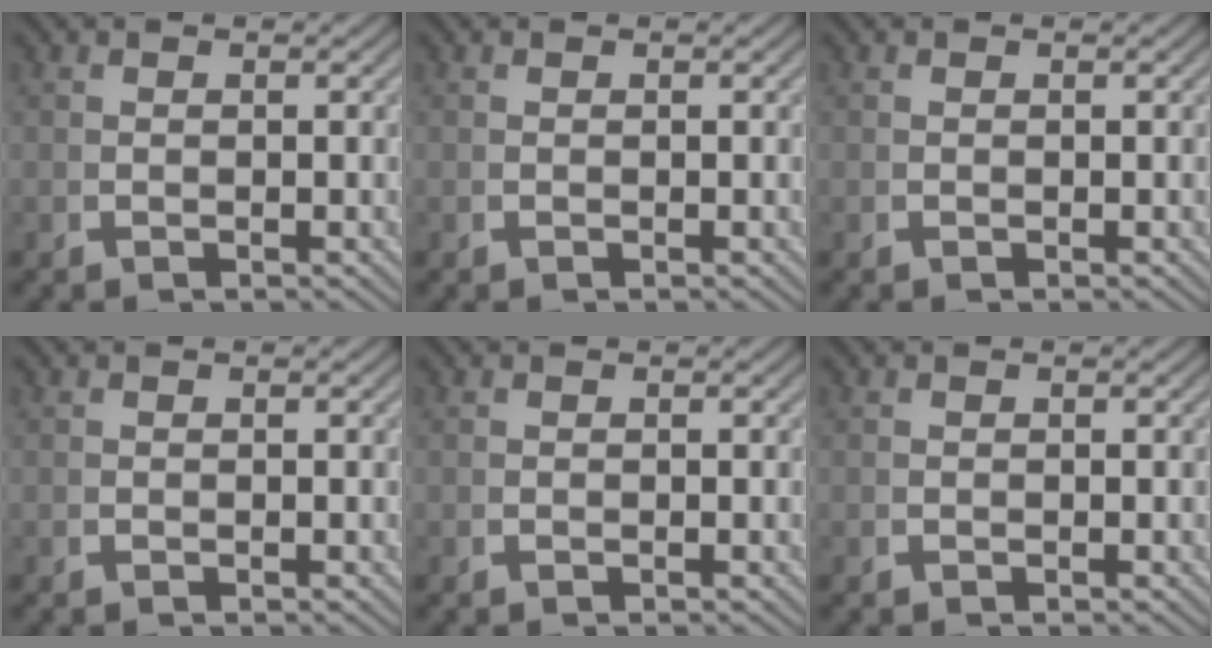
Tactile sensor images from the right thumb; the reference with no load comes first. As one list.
[{"total": 0.0}, {"total": 0.0}, {"total": 0.0}, {"total": 0.0}, {"total": 0.0}]